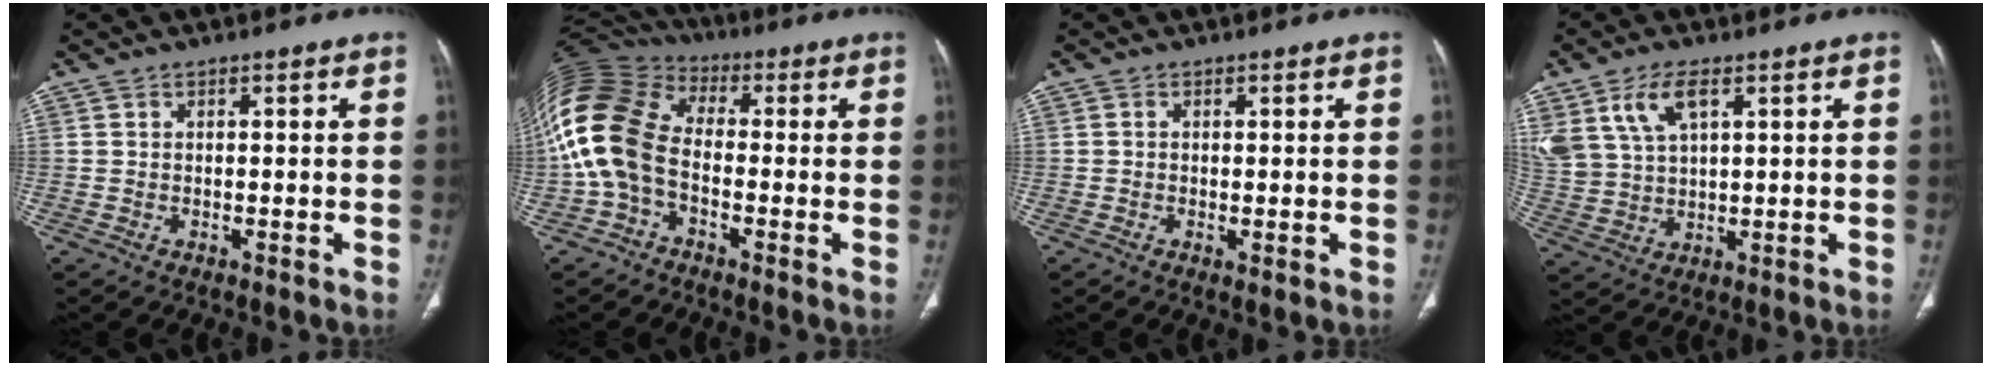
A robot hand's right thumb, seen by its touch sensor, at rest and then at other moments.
{"total": 15.9, "force": [-2.4, 10.8, 11.4], "torque": [-0.245, 0.044, -0.058]}
{"total": 1.2, "force": [-0.2, 0.4, 1.1], "torque": [-0.025, -0.006, -0.004]}
{"total": 10.4, "force": [5.2, 5.5, 7.2], "torque": [-0.152, -0.008, 0.114]}